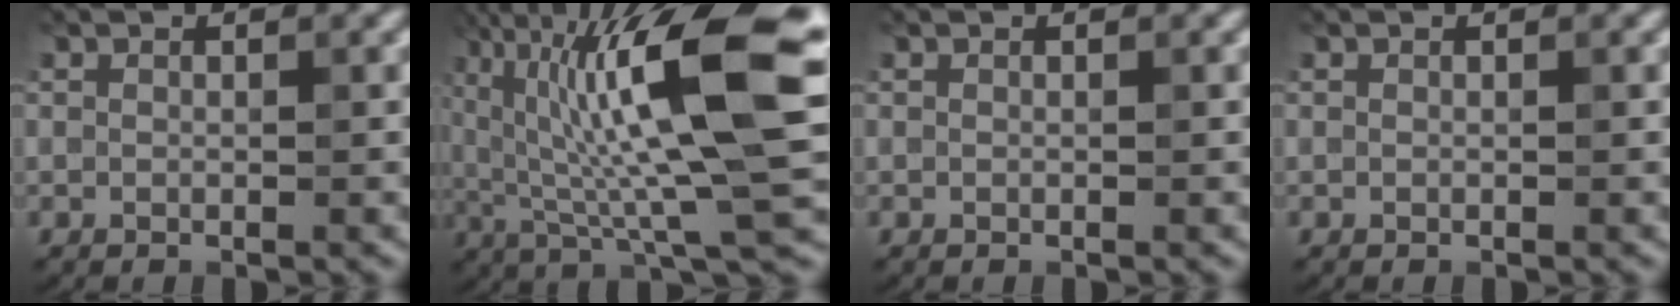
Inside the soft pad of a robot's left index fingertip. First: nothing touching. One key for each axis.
{"total": 15.3, "fx": 4.1, "fy": 3.4, "fz": 14.4, "tx": -0.239, "ty": 0.013, "tz": 0.070}
{"total": 0.0}
{"total": 0.0}